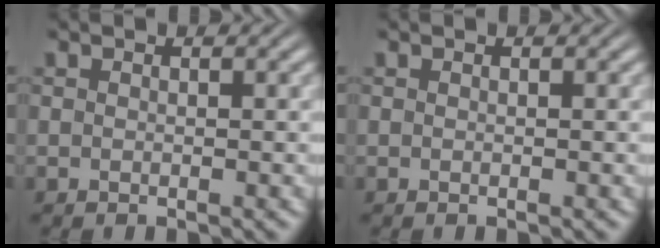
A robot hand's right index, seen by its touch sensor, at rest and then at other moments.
{"total": 0.0}